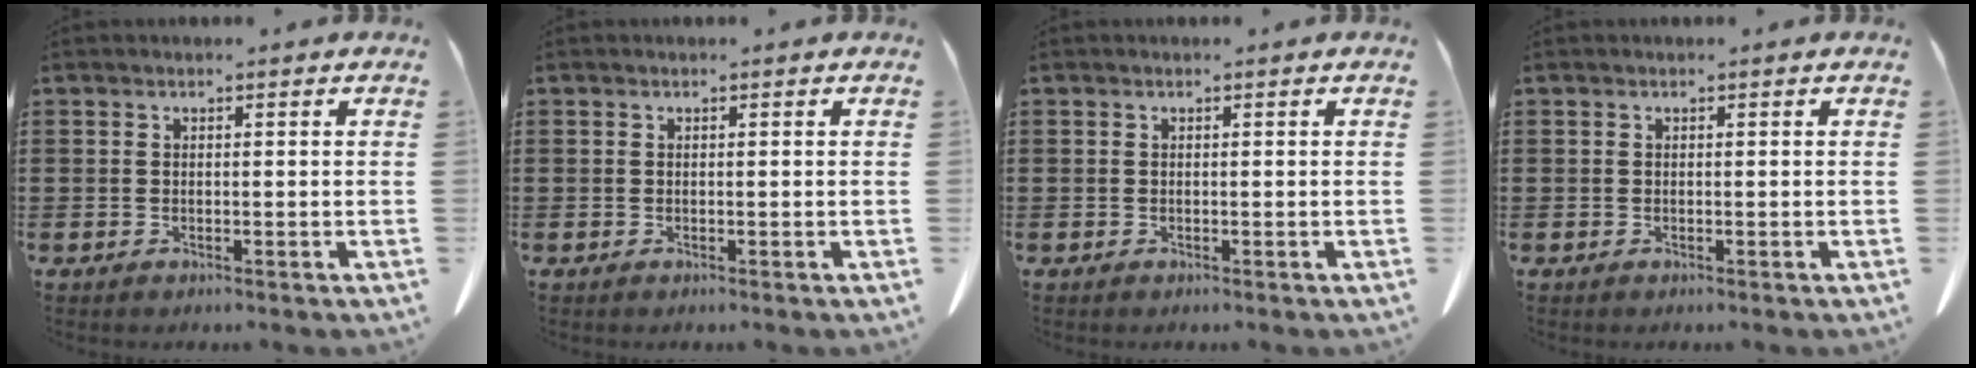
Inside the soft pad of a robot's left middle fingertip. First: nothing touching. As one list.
[{"total": 0.0}, {"total": 0.0}, {"total": 0.0}]